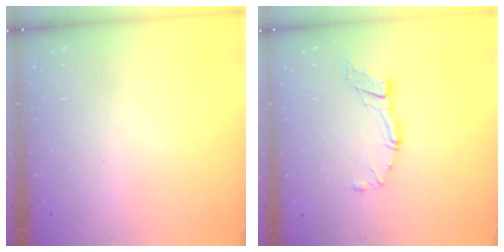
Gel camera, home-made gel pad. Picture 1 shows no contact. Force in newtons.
{"total": 8.3, "press": 8.2, "slide": 0.6}